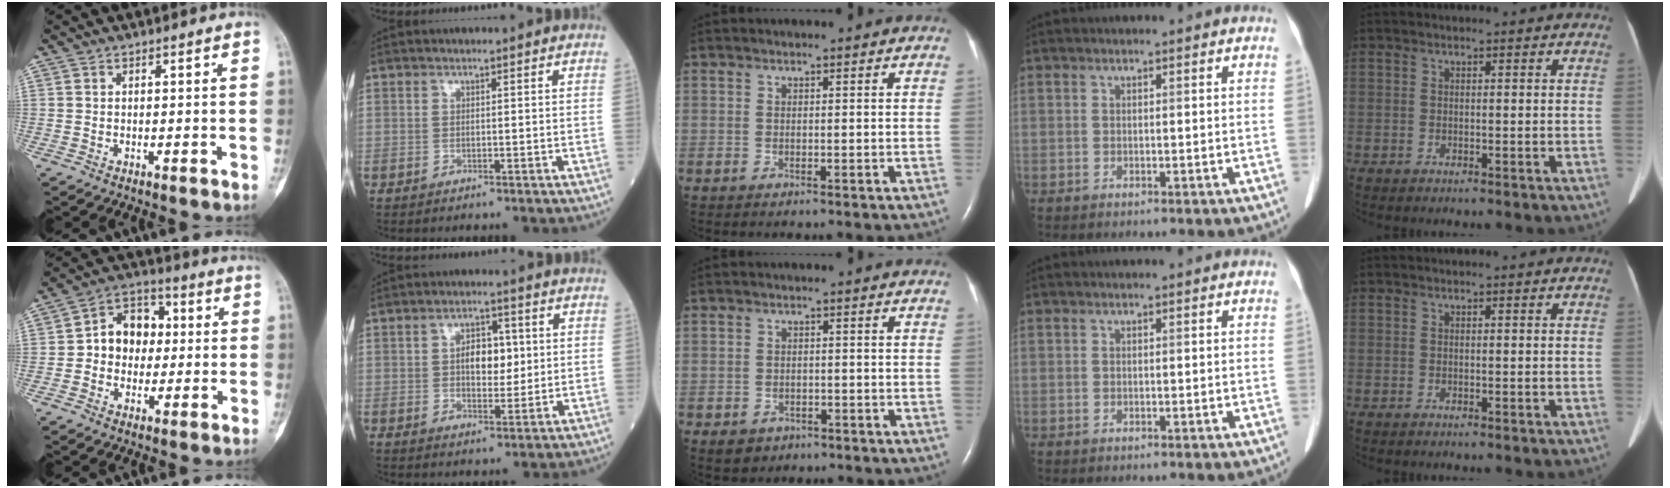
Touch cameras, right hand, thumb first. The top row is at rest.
{"thumb": {"total": 10.1, "force": [0.5, 8.0, 6.1], "torque": [-0.055, 0.026, -0.003]}, "index": {"total": 5.7, "force": [0.8, 3.1, 4.7], "torque": [-0.072, 0.009, 0.015]}, "middle": {"total": 2.9, "force": [-1.7, 2.3, 0.6], "torque": [-0.008, 0.006, -0.016]}}